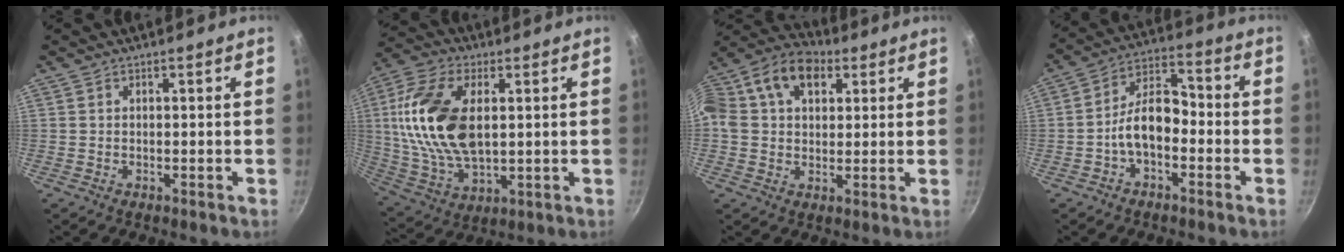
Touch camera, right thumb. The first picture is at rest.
{"total": 19.6, "force": [3.0, 11.1, 15.9], "torque": [-0.302, -0.001, 0.059]}
{"total": 18.5, "force": [5.3, 13.2, 11.9], "torque": [-0.232, 0.033, 0.070]}
{"total": 9.8, "force": [-2.9, 5.8, 7.3], "torque": [-0.103, 0.052, -0.063]}